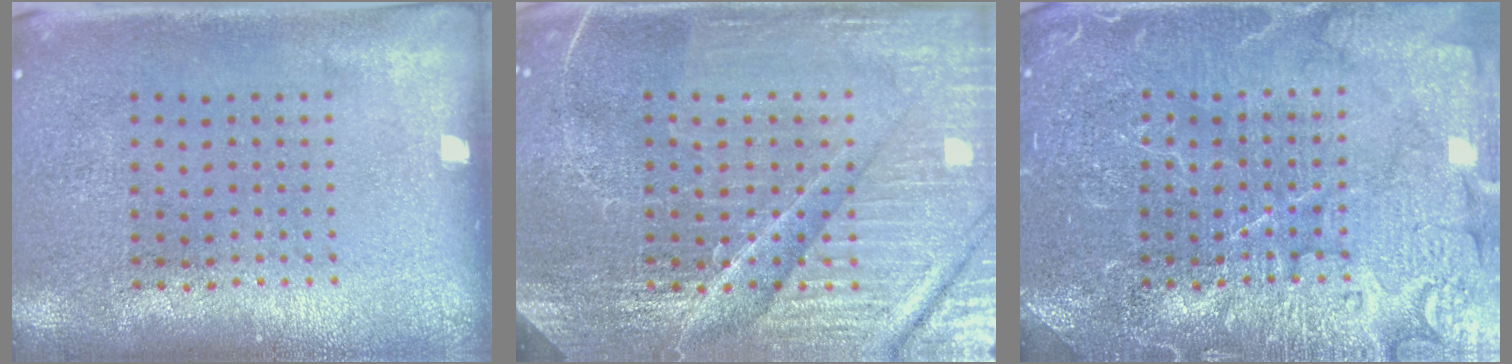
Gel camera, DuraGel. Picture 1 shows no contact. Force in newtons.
{"total": 5.7, "press": 5.2, "slide": 2.4}
{"total": 7.1, "press": 7.0, "slide": 1.0}